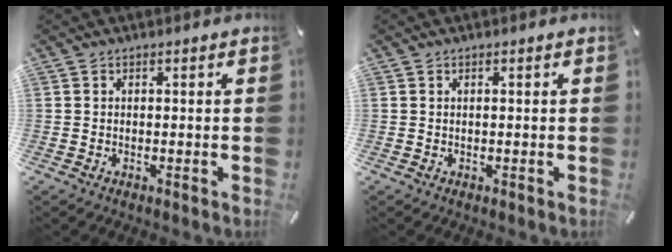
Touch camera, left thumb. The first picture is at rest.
{"total": 0.0}